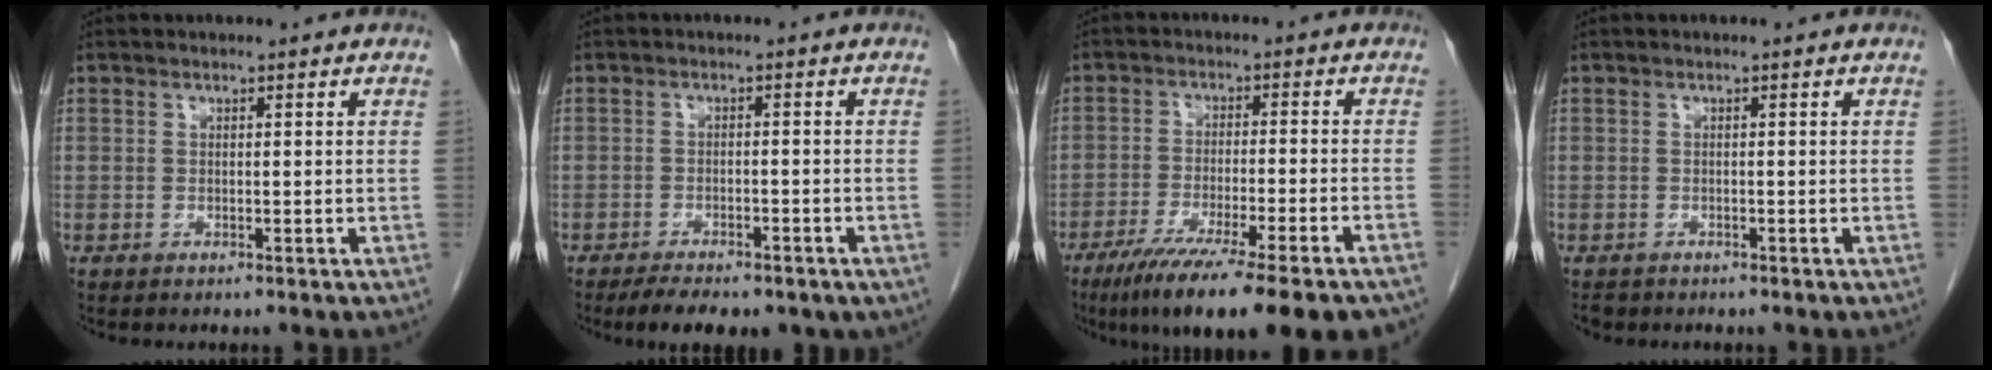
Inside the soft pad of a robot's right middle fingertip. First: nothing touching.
{"total": 8.7, "force": [-6.1, 3.7, 5.0], "torque": [-0.070, -0.001, -0.080]}
{"total": 20.0, "force": [-15.5, 1.5, 12.6], "torque": [-0.136, -0.038, -0.230]}
{"total": 1.3, "force": [-1.0, 0.7, 0.1], "torque": [-0.010, -0.001, -0.015]}